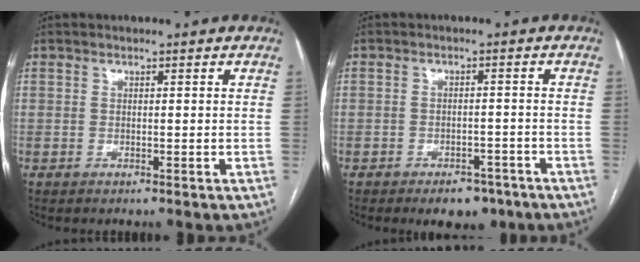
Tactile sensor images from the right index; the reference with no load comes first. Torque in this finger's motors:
{"motor_torque": [-0.47, -0.31, -0.25, -0.07]}